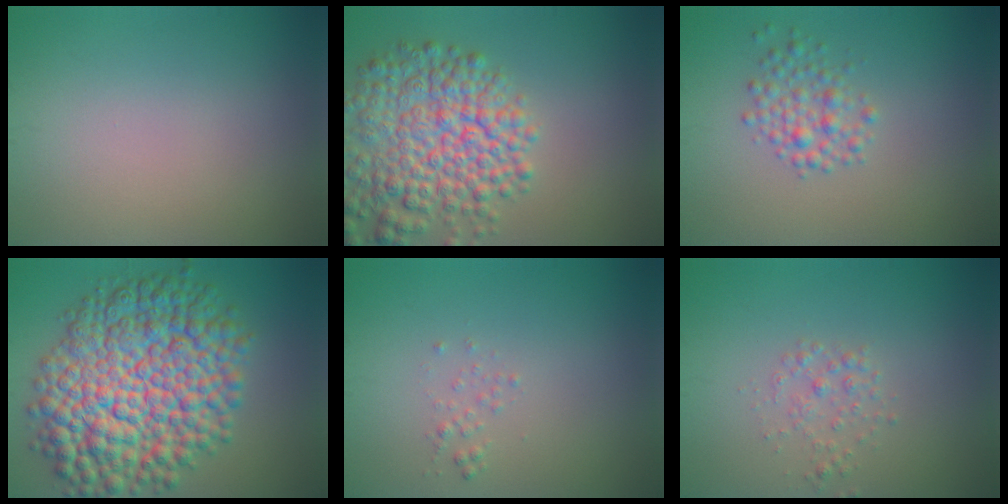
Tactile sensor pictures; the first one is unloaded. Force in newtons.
{"total": 8.2, "press": 8.2, "slide": 0.4}
{"total": 2.4, "press": 2.4, "slide": 0.1}
{"total": 14.1, "press": 14.1, "slide": 0.3}
{"total": 0.8, "press": 0.8, "slide": 0.1}
{"total": 1.5, "press": 1.5, "slide": 0.0}